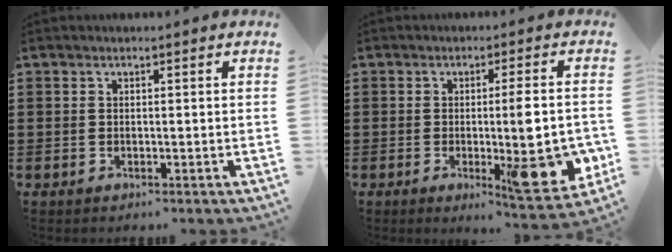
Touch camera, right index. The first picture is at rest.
{"total": 10.3, "force": [-1.6, 1.4, 10.1], "torque": [-0.143, -0.013, -0.026]}